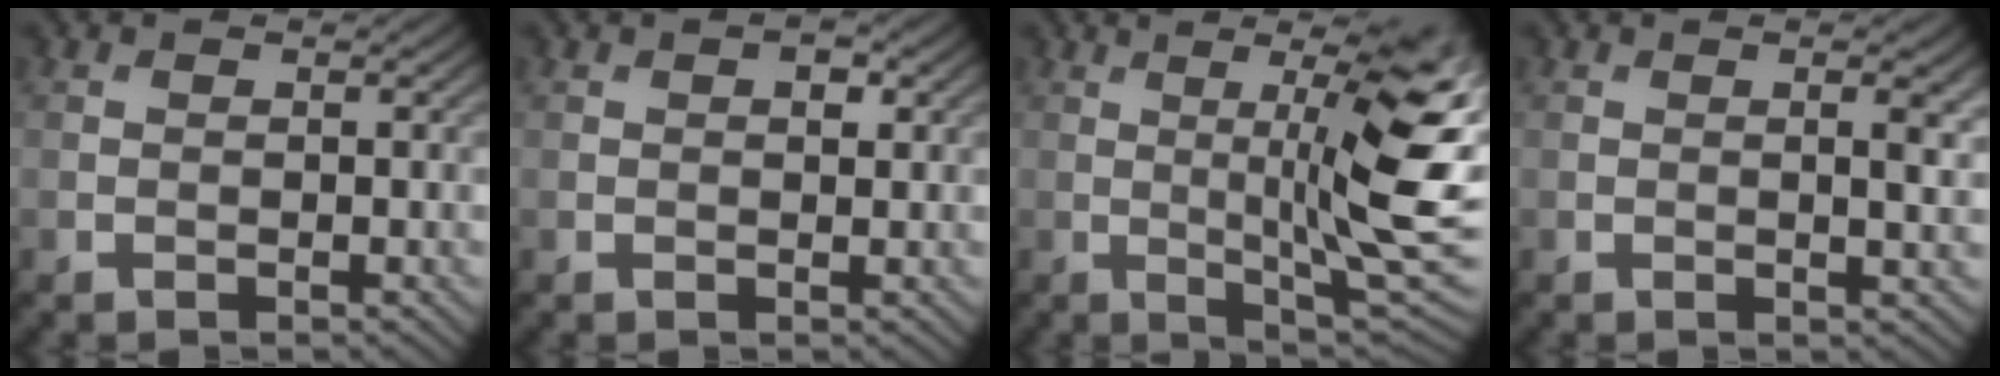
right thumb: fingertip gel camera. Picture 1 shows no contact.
{"total": 1.4, "force": [0.5, 0.7, 1.1], "torque": [-0.015, -0.001, 0.007]}
{"total": 14.7, "force": [2.0, 3.1, 14.3], "torque": [-0.183, 0.016, 0.040]}
{"total": 2.7, "force": [0.6, 0.5, 2.5], "torque": [-0.041, 0.001, 0.009]}